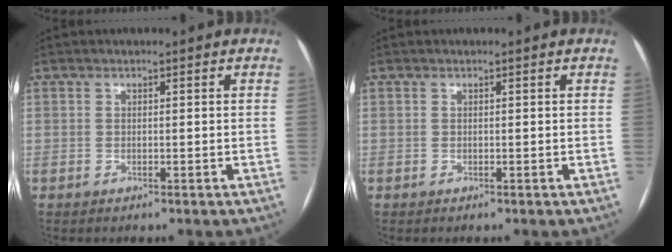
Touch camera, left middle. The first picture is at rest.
{"total": 0.0}